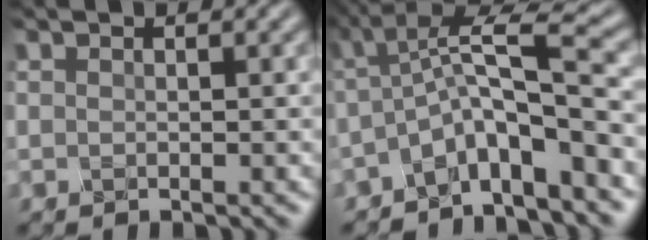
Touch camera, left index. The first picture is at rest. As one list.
[{"total": 6.4, "force": [-1.9, 1.4, 6.0], "torque": [-0.095, 0.010, -0.052]}]